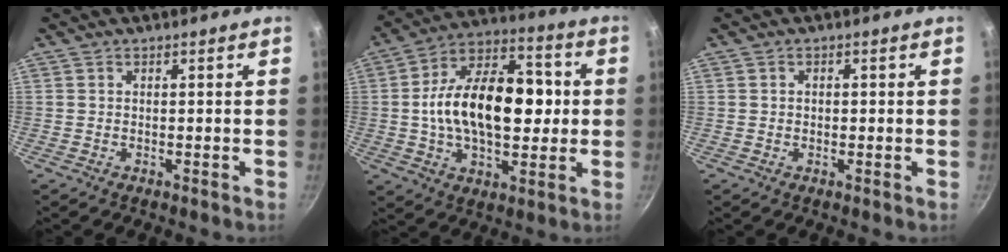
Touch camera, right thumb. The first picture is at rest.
{"total": 22.1, "force": [0.5, 13.3, 17.6], "torque": [-0.254, 0.031, -0.003]}
{"total": 0.9, "force": [0.0, 0.8, 0.5], "torque": [-0.005, 0.005, -0.001]}